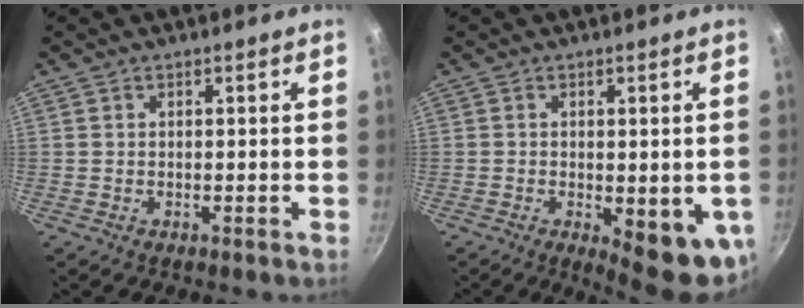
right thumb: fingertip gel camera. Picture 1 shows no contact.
{"total": 11.6, "force": [-2.8, 4.1, 10.5], "torque": [-0.104, -0.013, -0.027]}